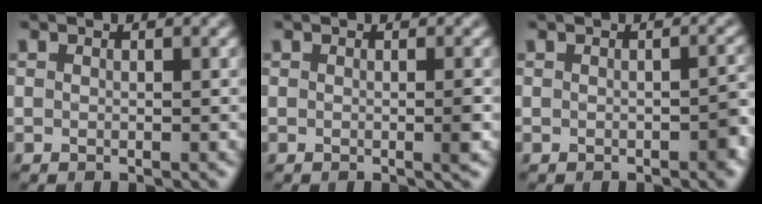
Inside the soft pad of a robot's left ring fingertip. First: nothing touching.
{"total": 1.2, "force": [-0.2, 0.1, 1.2], "torque": [-0.015, -0.003, -0.005]}
{"total": 1.5, "force": [-0.7, 0.5, 1.2], "torque": [-0.017, 0.002, -0.007]}